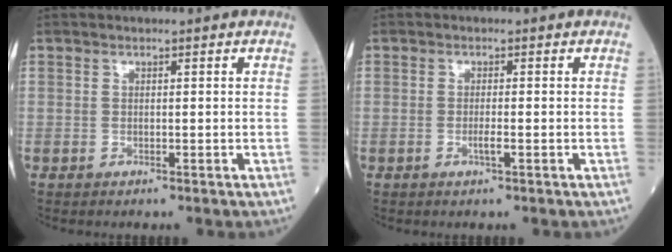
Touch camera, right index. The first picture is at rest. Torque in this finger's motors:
{"motor_torque": [0.21, -0.04, 0.22, 0.04]}